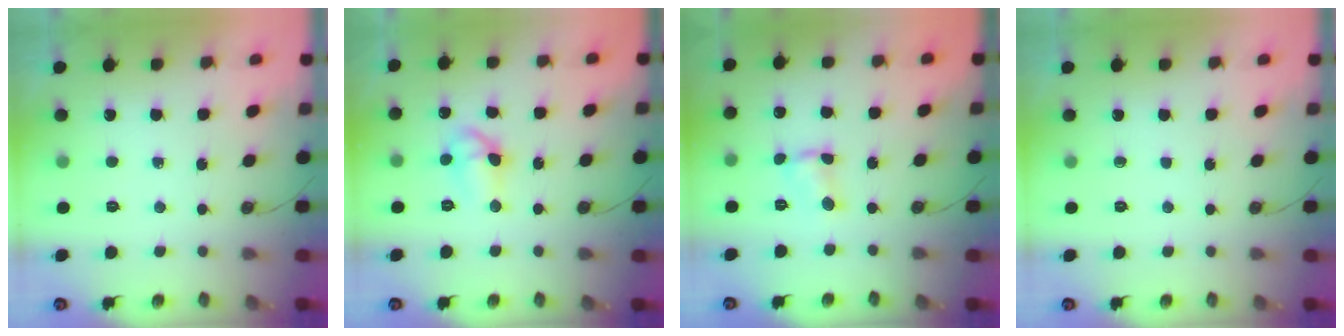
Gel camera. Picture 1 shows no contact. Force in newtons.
{"total": 8.2, "press": 8.2, "slide": 0.9}
{"total": 2.5, "press": 2.5, "slide": 0.2}
{"total": 0.0}